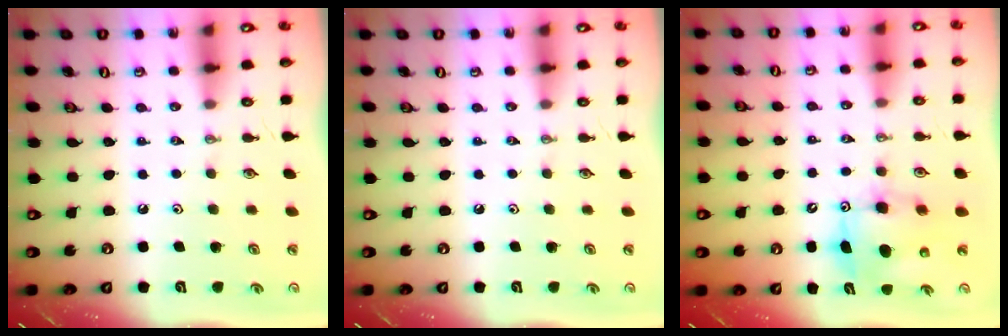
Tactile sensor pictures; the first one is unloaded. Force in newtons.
{"total": 0.0}
{"total": 8.2, "press": 8.0, "slide": 1.7}